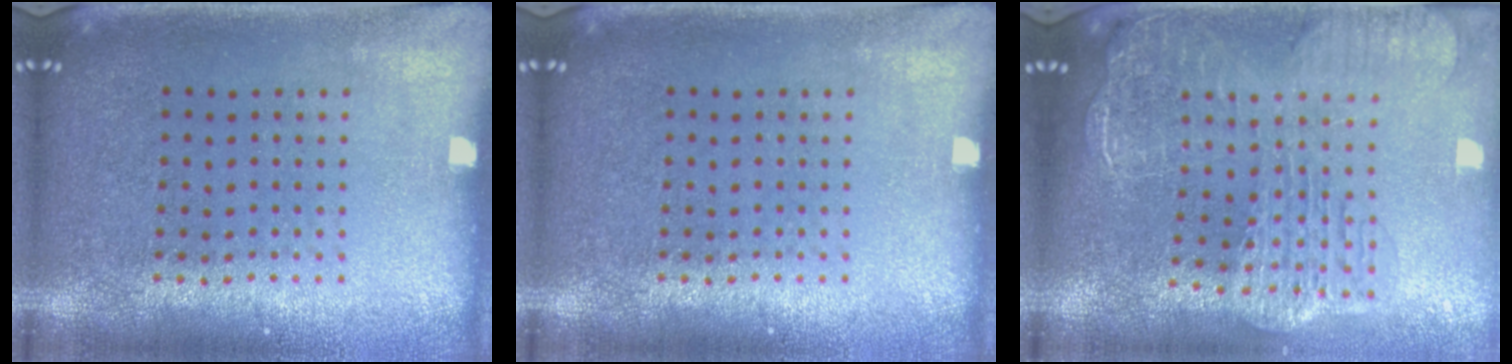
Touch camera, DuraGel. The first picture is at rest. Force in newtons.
{"total": 0.0}
{"total": 2.9, "press": 2.4, "slide": 1.7}